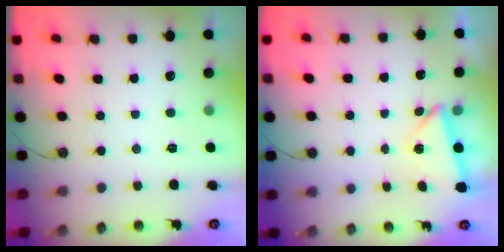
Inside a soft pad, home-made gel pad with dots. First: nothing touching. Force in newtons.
{"total": 3.0, "press": 2.5, "slide": 1.8}